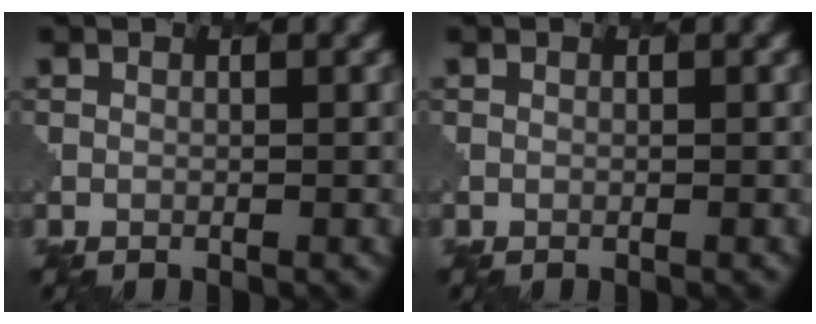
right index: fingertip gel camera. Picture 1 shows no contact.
{"total": 0.0}